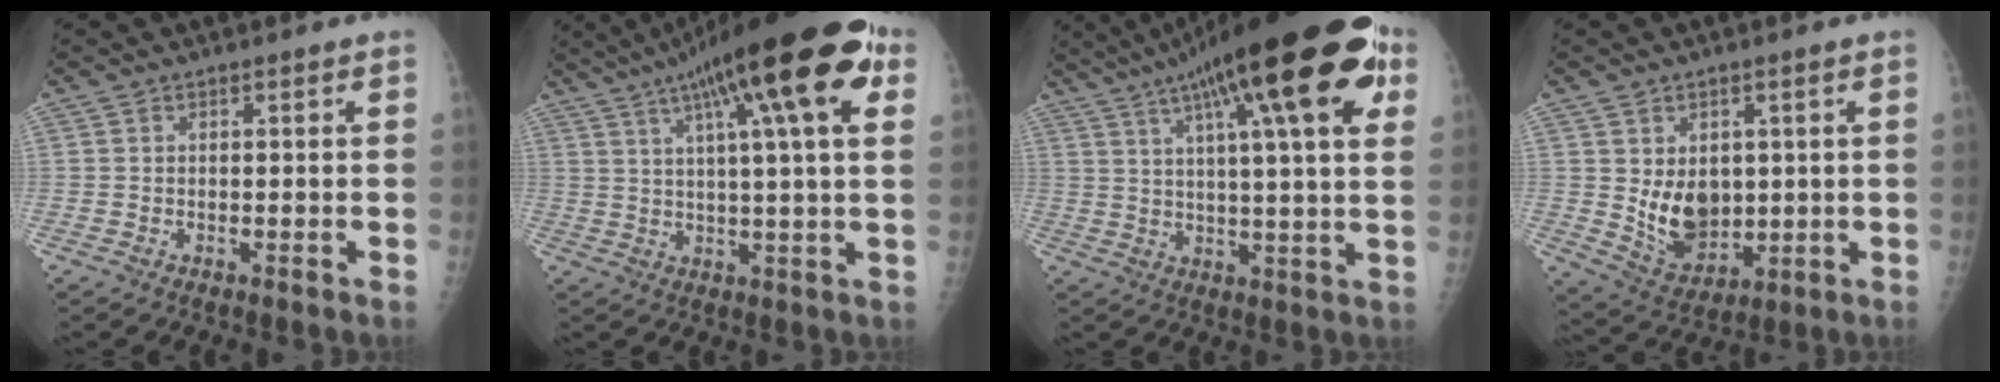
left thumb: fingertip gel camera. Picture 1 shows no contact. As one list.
[{"total": 22.0, "force": [10.0, 4.5, 19.1], "torque": [-0.291, 0.012, 0.146]}, {"total": 25.8, "force": [12.1, 6.0, 22.0], "torque": [-0.328, 0.005, 0.177]}, {"total": 9.5, "force": [0.8, 7.0, 6.4], "torque": [-0.072, -0.021, 0.038]}]